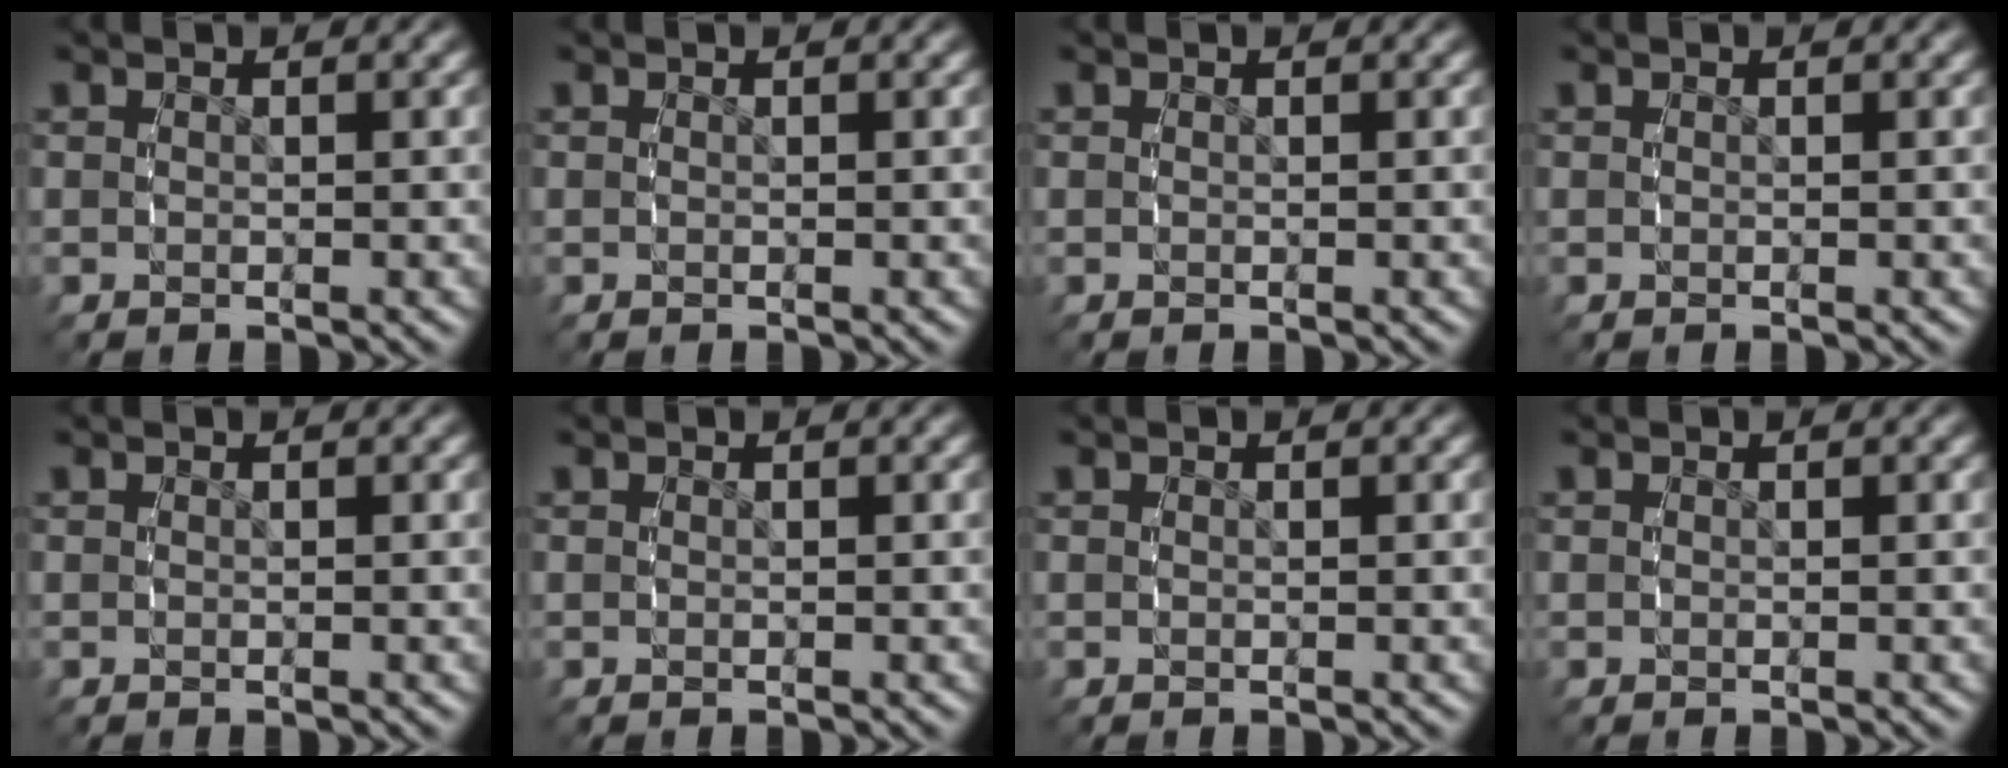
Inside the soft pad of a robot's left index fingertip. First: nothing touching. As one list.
[{"total": 0.0}, {"total": 0.0}, {"total": 0.0}, {"total": 0.0}, {"total": 0.0}, {"total": 0.0}, {"total": 0.0}]